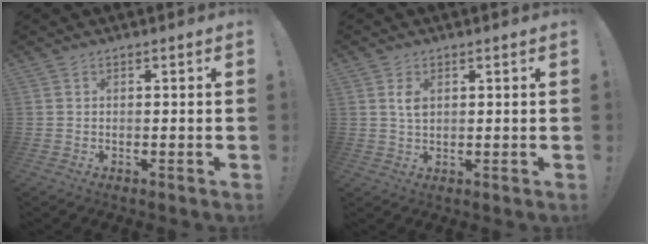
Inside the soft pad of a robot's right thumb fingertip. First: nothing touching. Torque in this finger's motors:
{"motor_torque": [-0.16, 0.04, 0.34, -0.27, 0.12]}